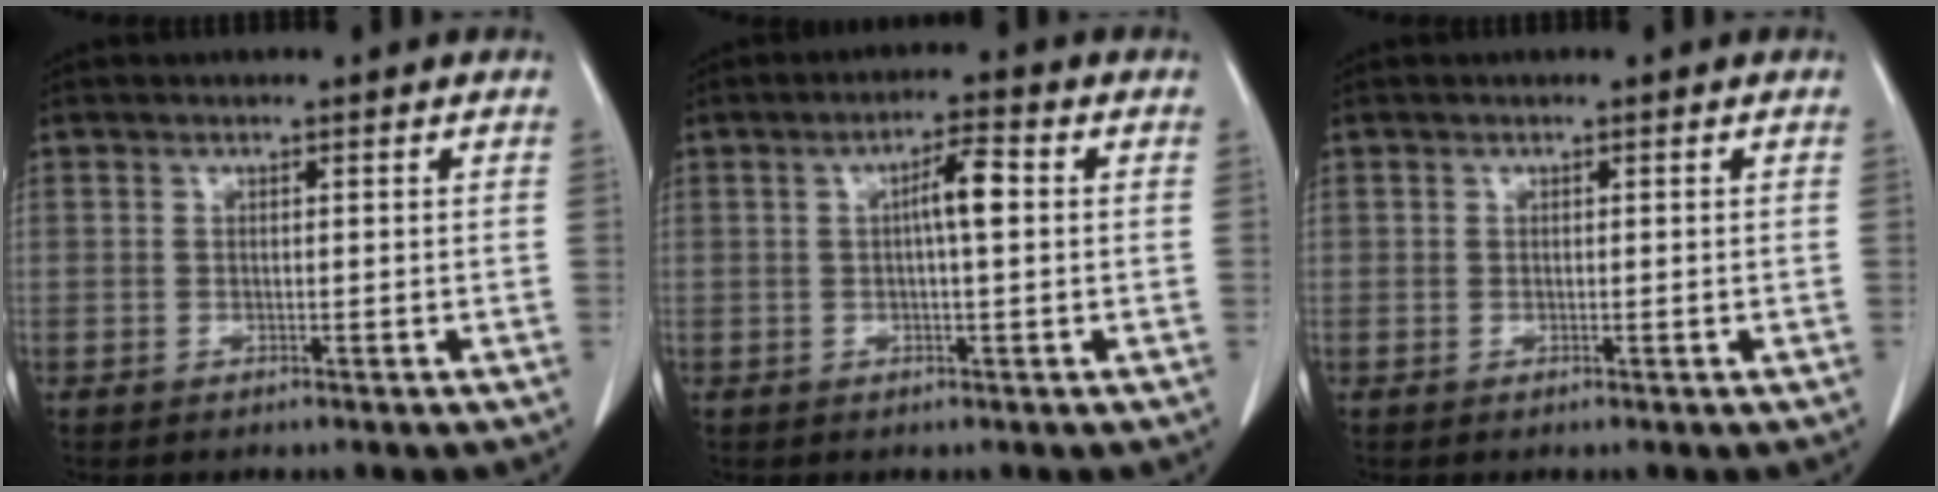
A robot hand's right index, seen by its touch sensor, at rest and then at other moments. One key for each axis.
{"total": 4.4, "fx": 0.5, "fy": 0.5, "fz": 4.3, "tx": -0.075, "ty": 0.009, "tz": 0.005}
{"total": 0.0}